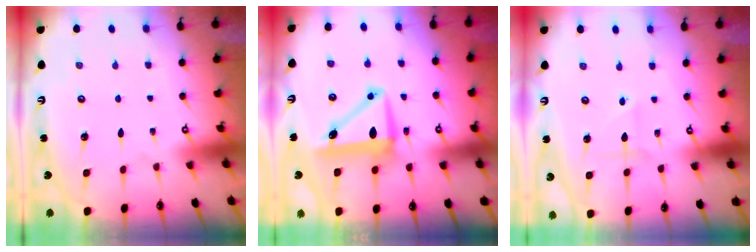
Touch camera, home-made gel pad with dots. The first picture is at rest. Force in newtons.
{"total": 8.9, "press": 8.3, "slide": 3.1}
{"total": 2.9, "press": 2.9, "slide": 0.3}